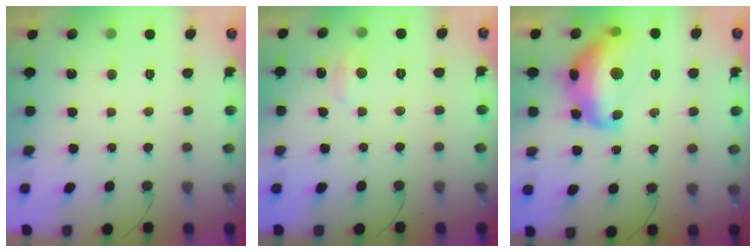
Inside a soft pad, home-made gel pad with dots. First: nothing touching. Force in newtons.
{"total": 3.2, "press": 3.2, "slide": 0.4}
{"total": 17.5, "press": 17.5, "slide": 1.4}